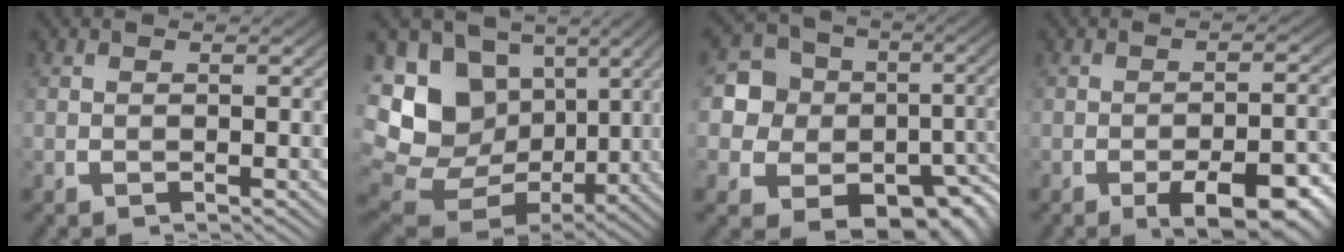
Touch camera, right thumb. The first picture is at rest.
{"total": 18.5, "force": [-1.1, 14.8, 11.0], "torque": [-0.233, -0.062, 0.001]}
{"total": 13.4, "force": [-2.9, 10.9, 7.2], "torque": [-0.163, -0.067, -0.030]}
{"total": 6.8, "force": [-3.3, 2.8, 5.2], "torque": [-0.071, -0.019, -0.042]}